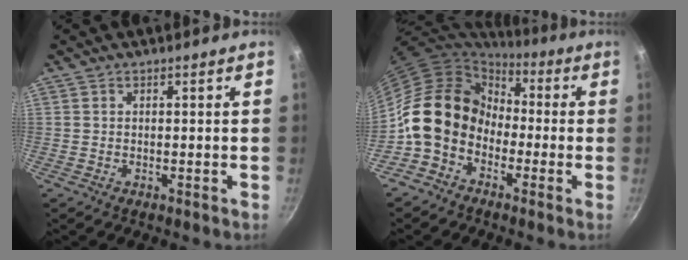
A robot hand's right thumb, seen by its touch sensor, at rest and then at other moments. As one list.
[{"total": 13.8, "force": [-2.4, 11.1, 7.8], "torque": [-0.098, 0.041, -0.059]}]